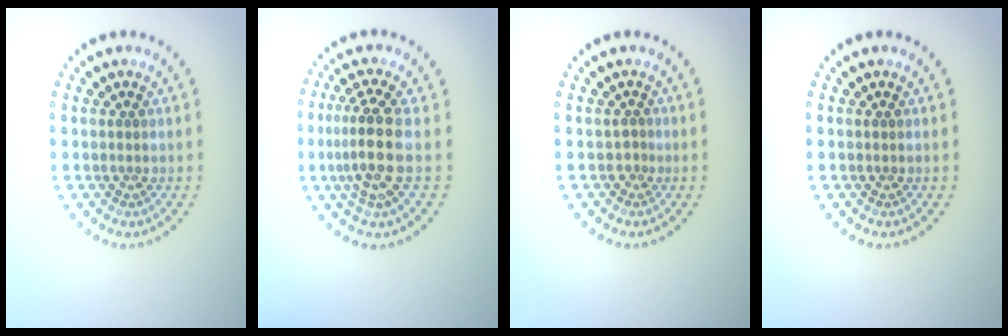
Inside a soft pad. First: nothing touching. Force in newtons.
{"total": 3.8, "press": 3.0, "slide": 2.3}
{"total": 0.6, "press": 0.2, "slide": 0.6}
{"total": 0.0}